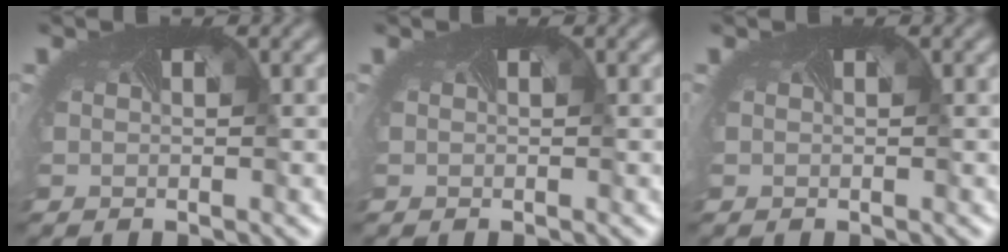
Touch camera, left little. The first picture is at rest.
{"total": 0.0}
{"total": 0.0}